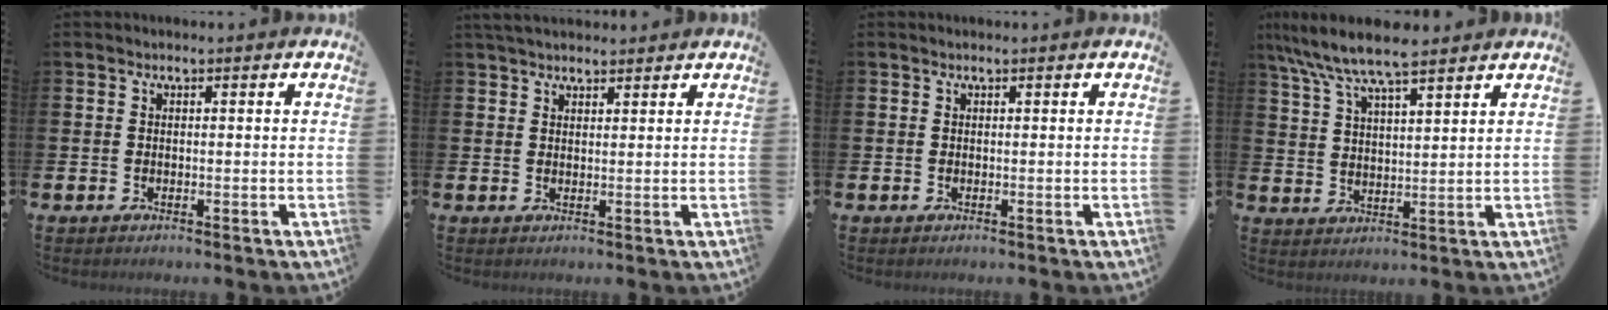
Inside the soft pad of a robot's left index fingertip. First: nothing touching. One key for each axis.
{"total": 3.1, "fx": 2.9, "fy": 0.9, "fz": 0.8, "tx": -0.007, "ty": -0.009, "tz": 0.050}
{"total": 0.0}
{"total": 8.1, "fx": 7.2, "fy": 1.3, "fz": 3.4, "tx": -0.088, "ty": -0.024, "tz": 0.130}